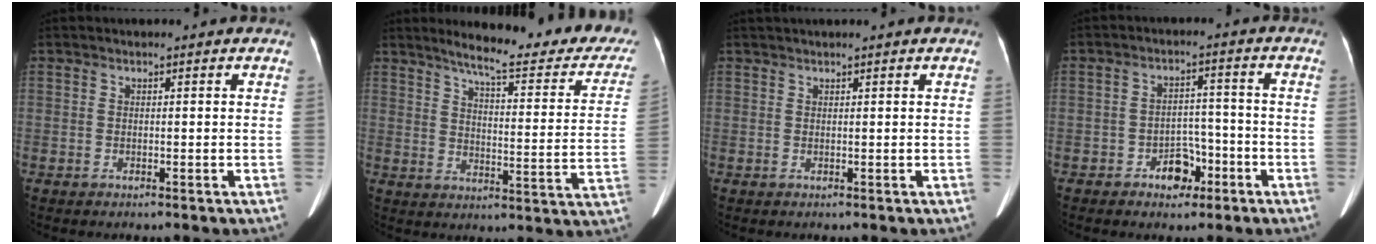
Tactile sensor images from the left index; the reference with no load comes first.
{"total": 21.7, "force": [18.8, 3.1, 10.4], "torque": [-0.120, -0.053, 0.222]}
{"total": 1.3, "force": [1.1, -0.4, 0.6], "torque": [-0.014, 0.014, 0.028]}
{"total": 4.8, "force": [-2.8, 3.1, 2.4], "torque": [-0.036, 0.016, -0.043]}